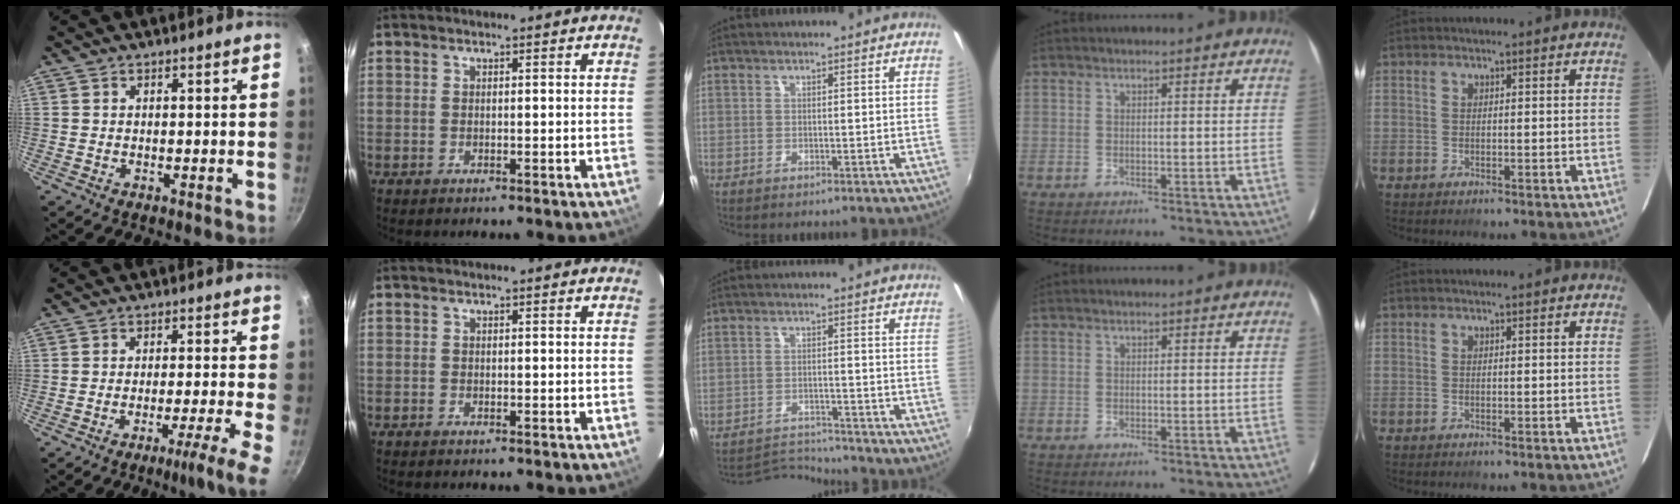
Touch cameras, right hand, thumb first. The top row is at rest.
{"thumb": {"total": 6.5, "force": [-3.4, -0.5, 5.5], "torque": [-0.087, 0.014, -0.053]}, "middle": {"total": 5.2, "force": [-5.2, -0.4, -0.8], "torque": [-0.010, 0.007, -0.093]}}